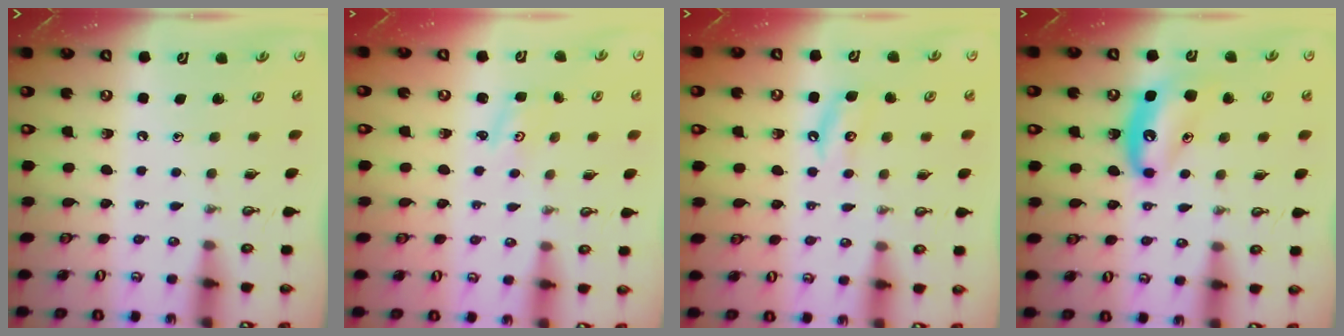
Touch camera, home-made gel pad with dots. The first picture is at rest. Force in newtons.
{"total": 1.2, "press": 1.2, "slide": 0.2}
{"total": 5.5, "press": 5.5, "slide": 0.4}
{"total": 11.1, "press": 11.0, "slide": 1.1}